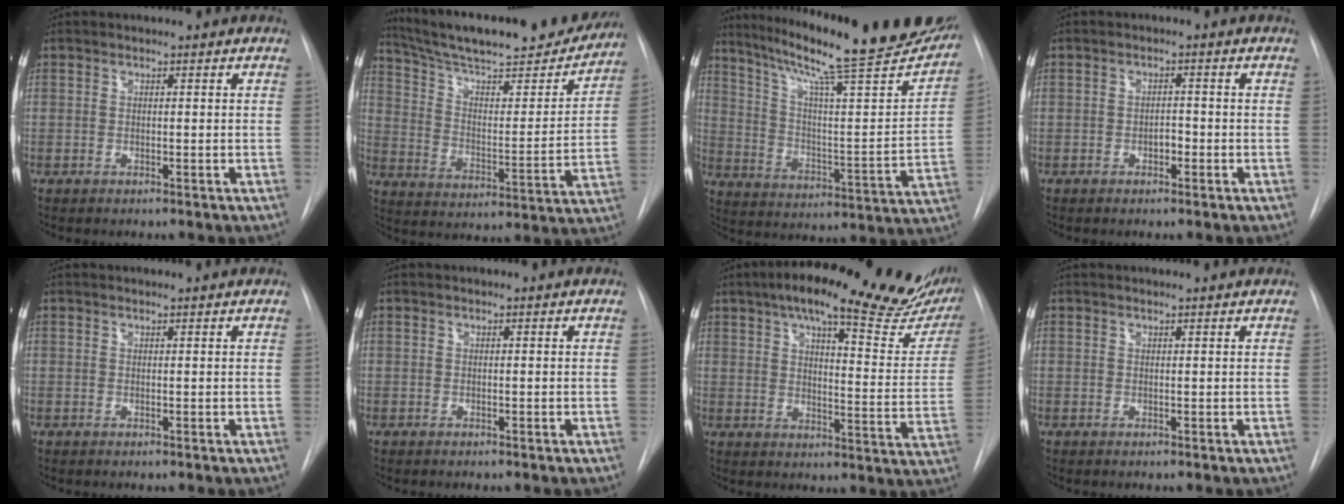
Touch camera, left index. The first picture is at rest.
{"total": 26.6, "force": [23.6, 4.2, 11.5], "torque": [-0.180, -0.032, 0.331]}
{"total": 28.7, "force": [24.0, 2.7, 15.4], "torque": [-0.243, -0.050, 0.326]}
{"total": 1.5, "force": [-0.7, 0.8, 1.0], "torque": [-0.014, 0.004, -0.012]}
{"total": 0.9, "force": [0.9, -0.2, 0.2], "torque": [-0.008, 0.004, 0.015]}
{"total": 0.0}
{"total": 27.7, "force": [21.3, 6.0, 16.7], "torque": [-0.229, -0.008, 0.258]}
{"total": 1.2, "force": [1.2, -0.2, 0.2], "torque": [-0.009, 0.005, 0.018]}